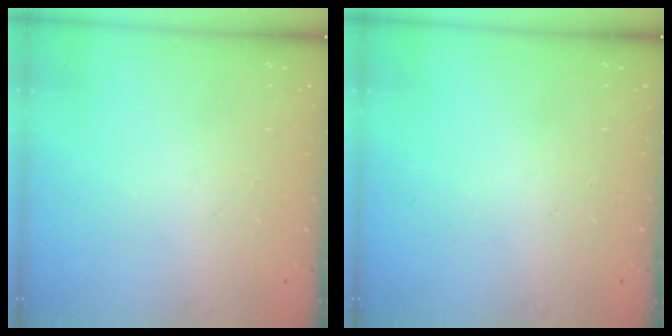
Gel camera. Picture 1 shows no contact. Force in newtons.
{"total": 0.0}